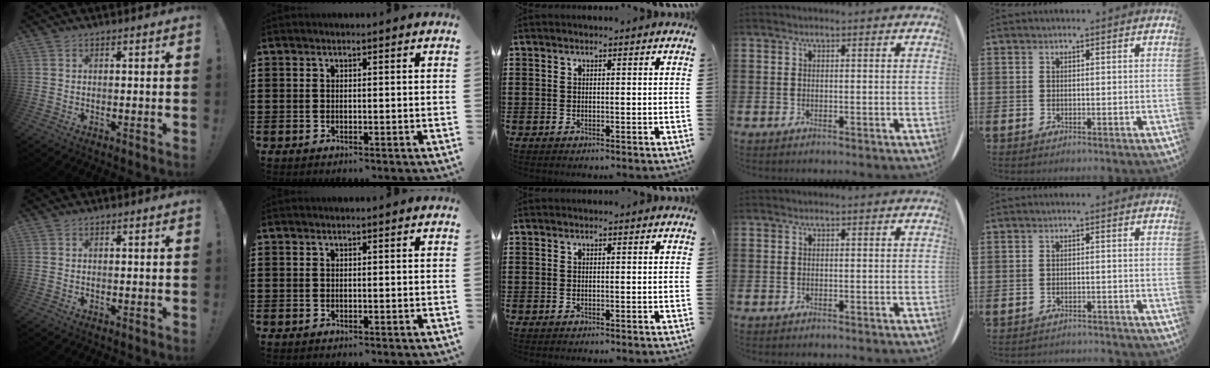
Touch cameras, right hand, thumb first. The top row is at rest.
{"little": {"total": 1.1, "force": [-1.1, 0.0, -0.1], "torque": [-0.003, 0.002, -0.024]}}